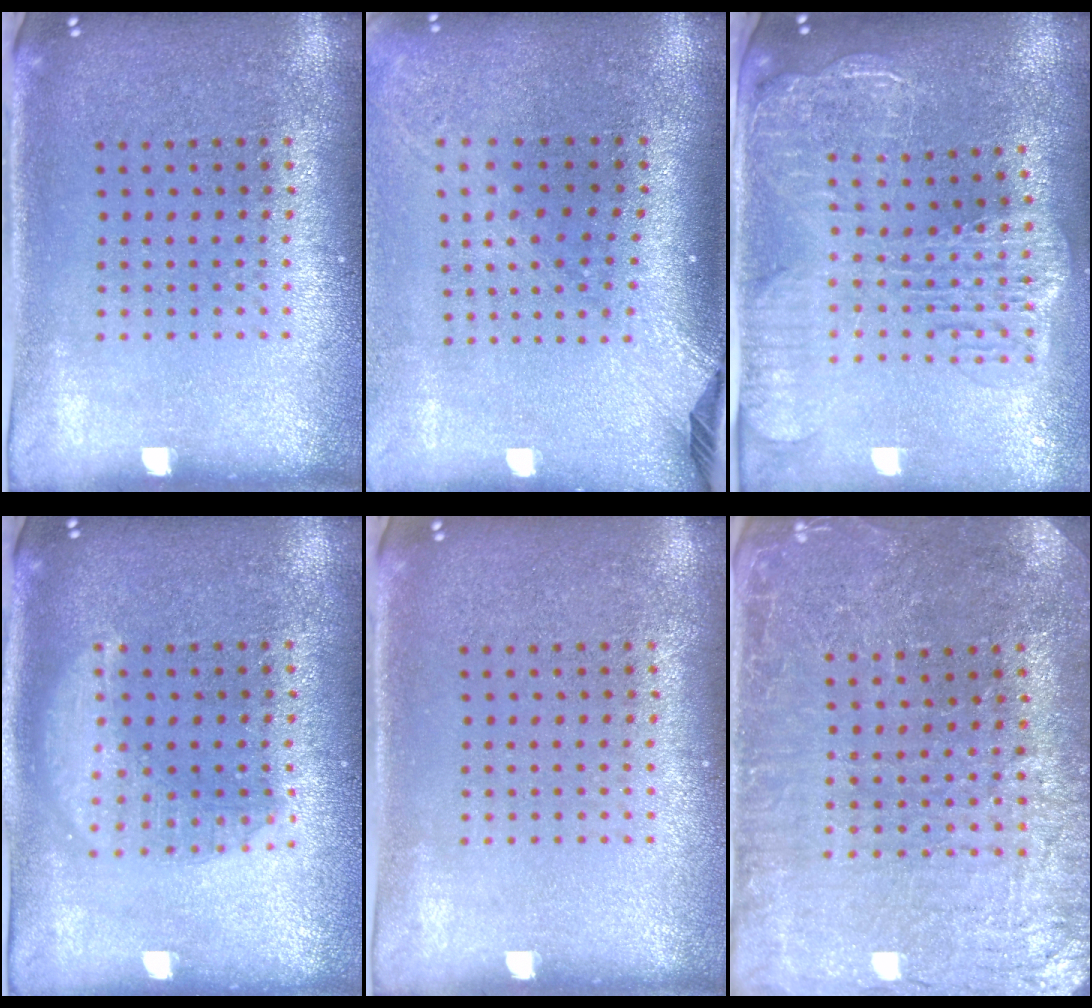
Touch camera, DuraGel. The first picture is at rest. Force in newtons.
{"total": 2.3, "press": 1.7, "slide": 1.5}
{"total": 2.9, "press": 2.4, "slide": 1.7}
{"total": 1.4, "press": 1.4, "slide": 0.1}
{"total": 0.0}
{"total": 2.0, "press": 2.0, "slide": 0.3}